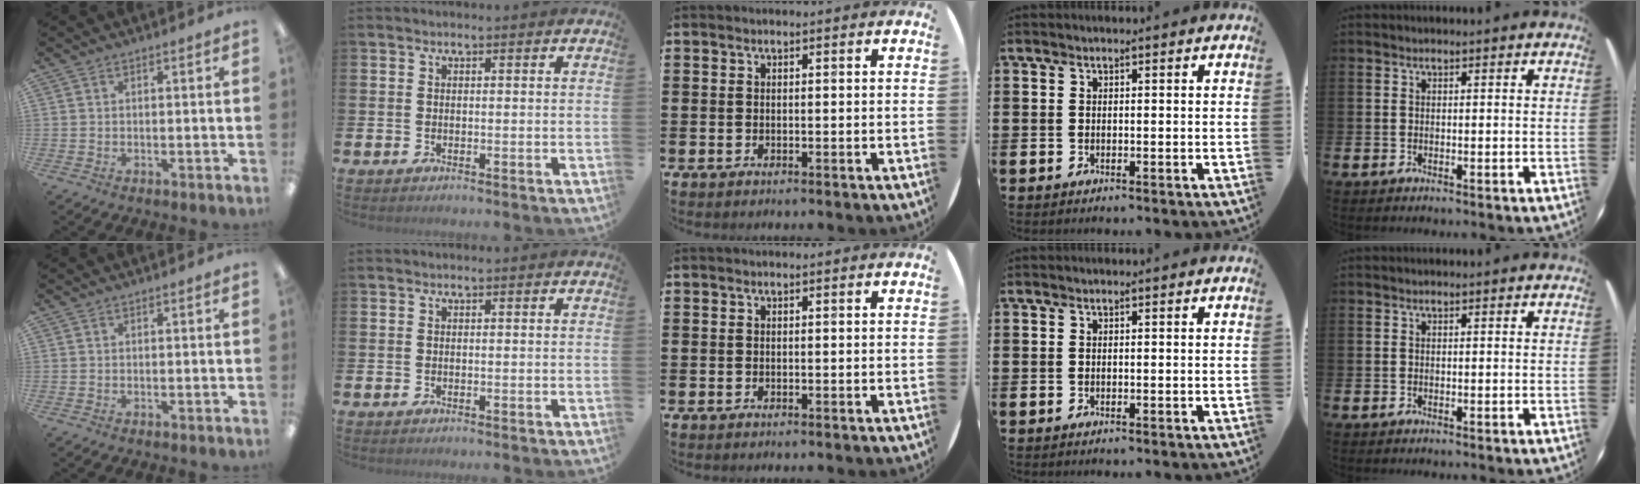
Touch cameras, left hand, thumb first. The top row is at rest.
{}